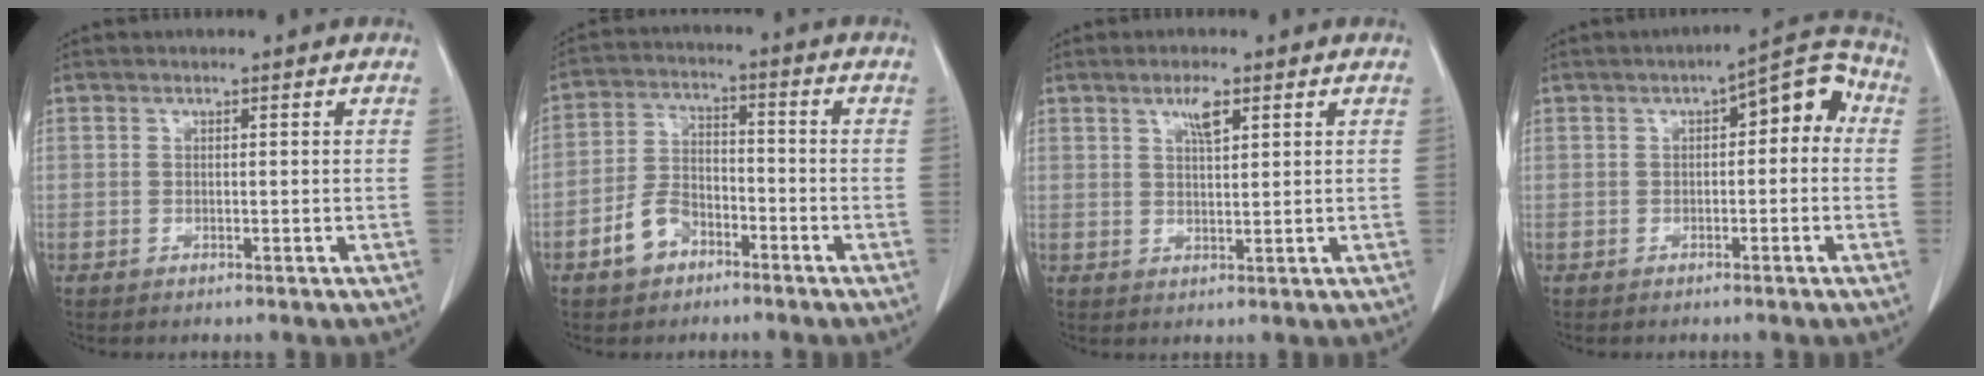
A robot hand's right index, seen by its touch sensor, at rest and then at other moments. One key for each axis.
{"total": 6.6, "fx": -3.8, "fy": 4.3, "fz": 3.4, "tx": -0.076, "ty": 0.016, "tz": -0.066}
{"total": 3.2, "fx": 1.8, "fy": 0.7, "fz": 2.6, "tx": -0.048, "ty": 0.000, "tz": 0.032}
{"total": 7.7, "fx": 1.2, "fy": 3.1, "fz": 7.0, "tx": -0.087, "ty": 0.042, "tz": 0.010}